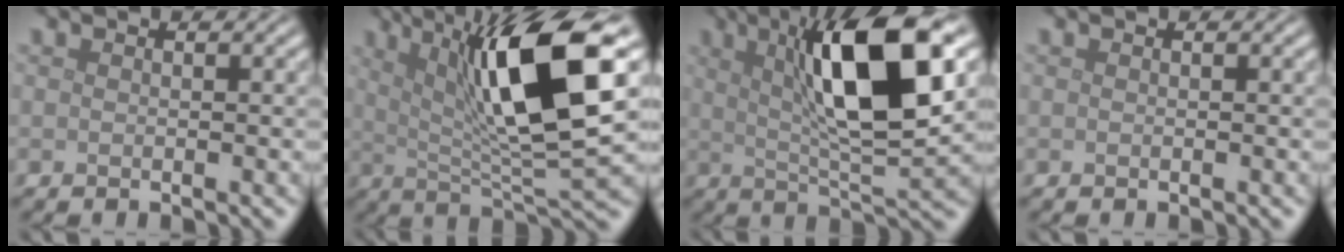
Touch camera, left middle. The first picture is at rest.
{"total": 12.4, "force": [3.5, 2.8, 11.5], "torque": [-0.181, 0.004, 0.061]}
{"total": 11.3, "force": [3.2, 2.7, 10.5], "torque": [-0.161, 0.011, 0.052]}
{"total": 0.0}